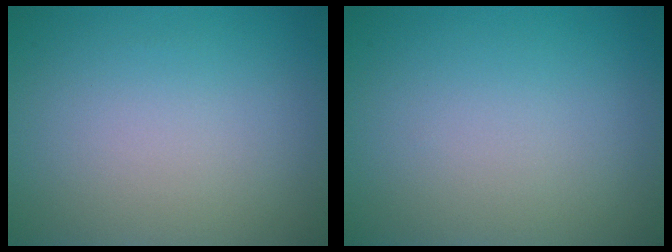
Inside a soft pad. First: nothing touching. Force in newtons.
{"total": 0.0}